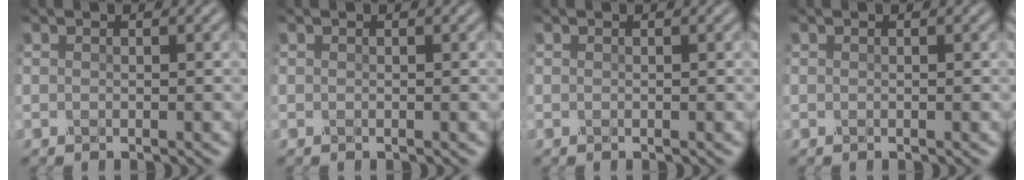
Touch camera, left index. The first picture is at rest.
{"total": 0.0}
{"total": 0.0}
{"total": 0.0}